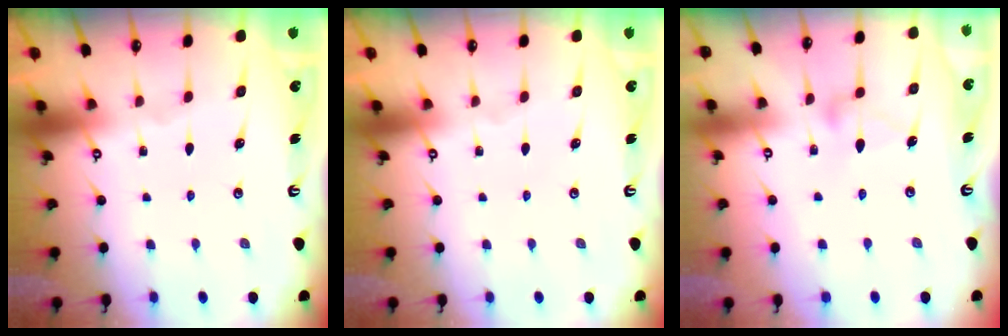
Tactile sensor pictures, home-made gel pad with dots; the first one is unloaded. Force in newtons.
{"total": 0.0}
{"total": 9.1, "press": 9.1, "slide": 0.4}